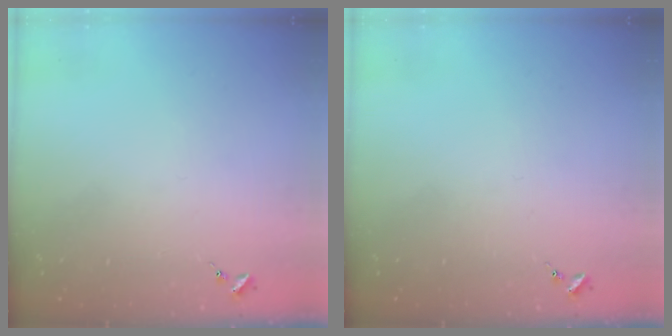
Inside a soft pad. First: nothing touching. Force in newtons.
{"total": 0.0}